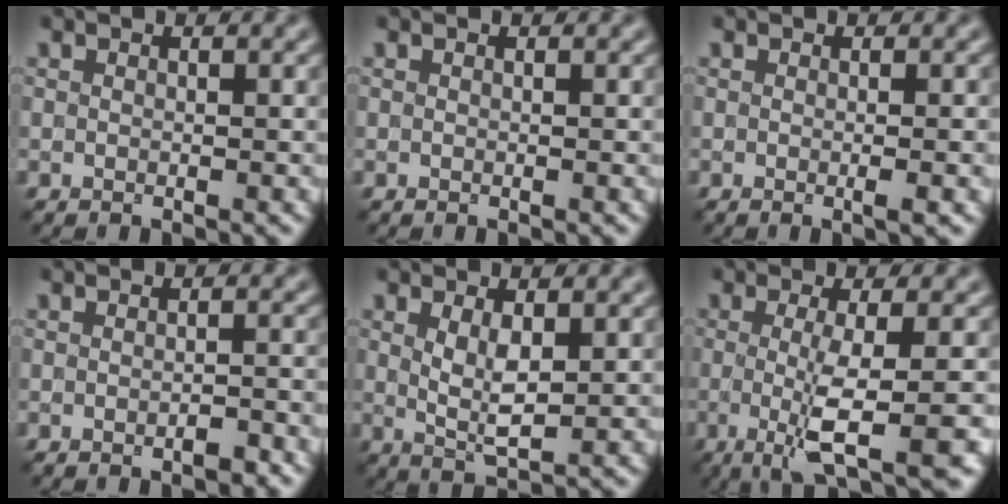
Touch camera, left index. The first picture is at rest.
{"total": 0.0}
{"total": 2.0, "force": [-0.1, 0.6, 1.9], "torque": [-0.022, -0.003, -0.005]}
{"total": 1.3, "force": [-0.7, 0.3, 1.0], "torque": [-0.014, 0.002, -0.013]}
{"total": 2.7, "force": [0.8, 0.8, 2.4], "torque": [-0.056, -0.005, 0.016]}
{"total": 6.2, "force": [-1.0, 1.4, 5.9], "torque": [-0.099, -0.015, -0.017]}